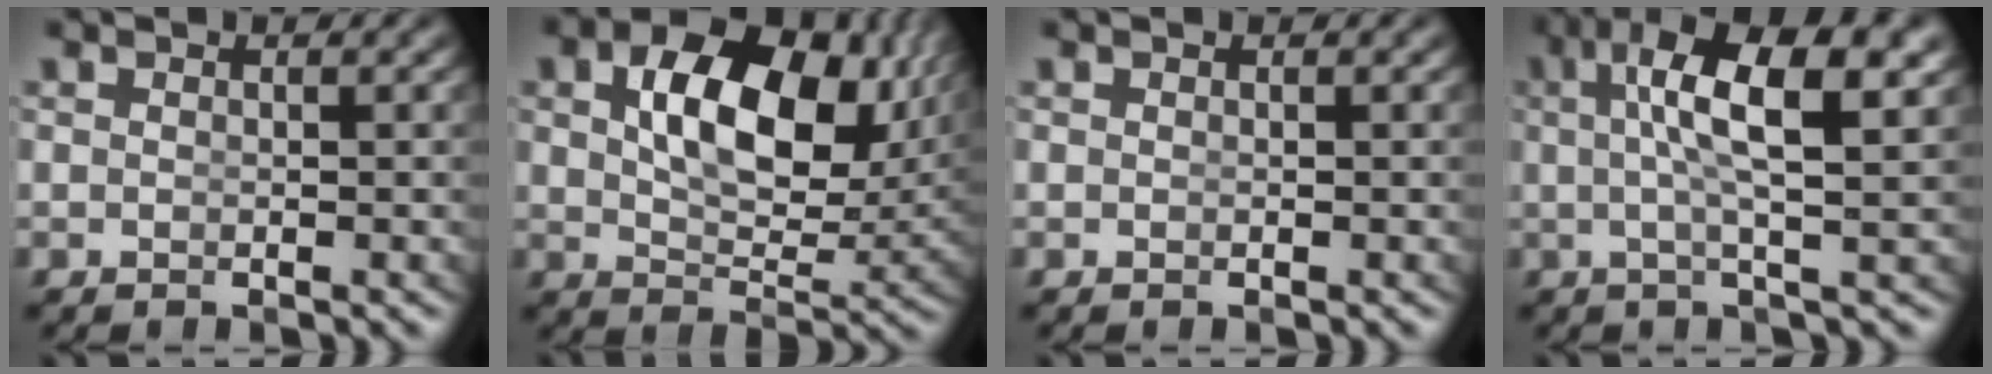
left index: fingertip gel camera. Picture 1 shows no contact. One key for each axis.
{"total": 12.2, "fx": 4.3, "fy": 6.1, "fz": 9.6, "tx": -0.138, "ty": 0.015, "tz": 0.059}
{"total": 0.0}
{"total": 8.7, "fx": 2.9, "fy": 2.4, "fz": 7.8, "tx": -0.136, "ty": 0.013, "tz": 0.043}